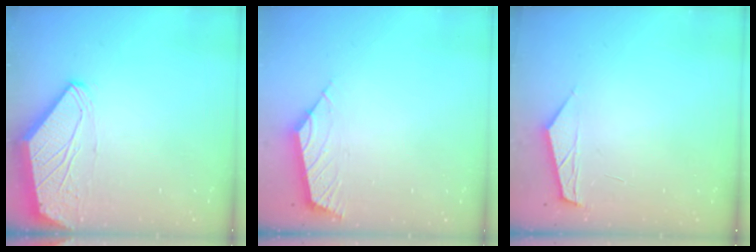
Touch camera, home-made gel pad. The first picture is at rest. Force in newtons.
{"total": 2.9, "press": 2.9, "slide": 0.7}
{"total": 2.7, "press": 2.7, "slide": 0.4}